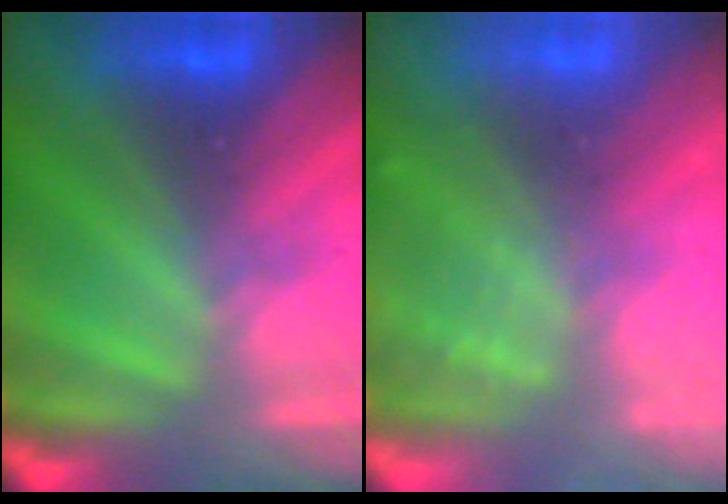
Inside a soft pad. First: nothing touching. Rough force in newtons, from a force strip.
{"total": 2.4}